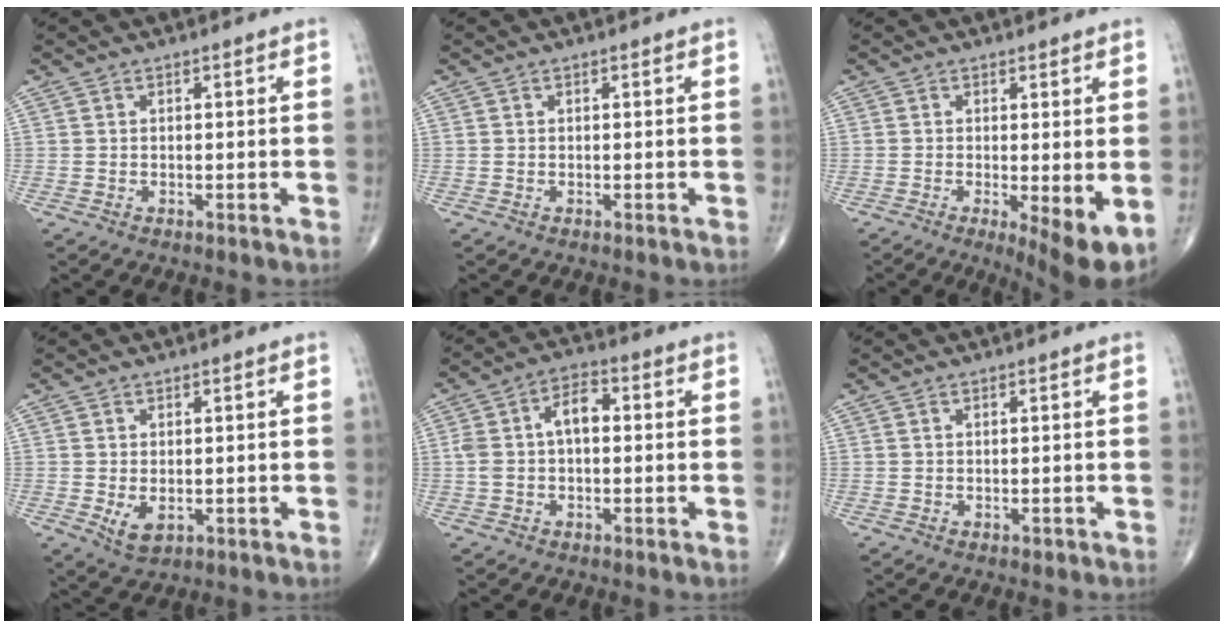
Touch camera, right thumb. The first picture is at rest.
{"total": 0.0}
{"total": 7.5, "force": [-1.7, 1.8, 7.0], "torque": [-0.102, -0.022, -0.024]}
{"total": 3.5, "force": [-0.5, 2.1, 2.8], "torque": [-0.042, -0.008, 0.001]}
{"total": 6.9, "force": [0.3, 3.9, 5.7], "torque": [-0.113, 0.030, 0.000]}
{"total": 0.0}